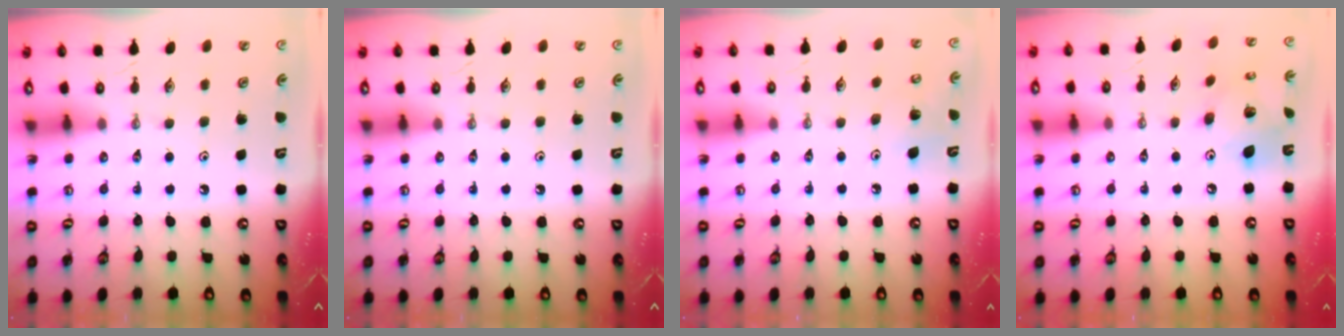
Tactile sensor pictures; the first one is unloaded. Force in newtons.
{"total": 0.0}
{"total": 7.5, "press": 7.4, "slide": 1.0}
{"total": 12.9, "press": 12.9, "slide": 1.0}